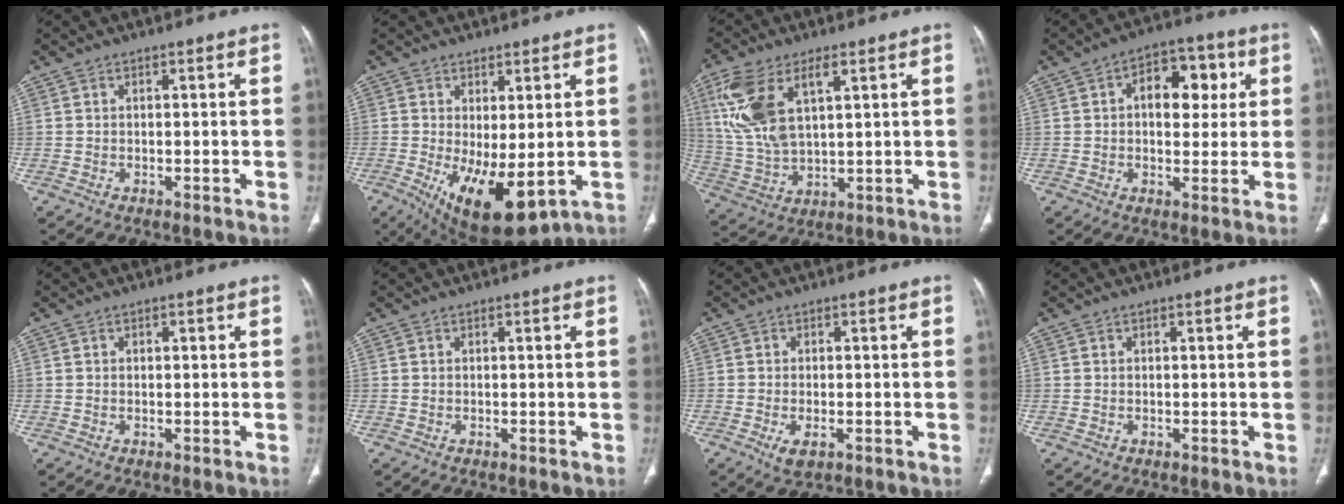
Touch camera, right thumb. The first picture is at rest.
{"total": 12.3, "force": [-2.2, 5.0, 11.0], "torque": [-0.177, -0.023, -0.011]}
{"total": 14.2, "force": [5.3, 6.9, 11.2], "torque": [-0.247, -0.008, 0.113]}
{"total": 10.9, "force": [2.5, 6.8, 8.1], "torque": [-0.074, 0.014, 0.032]}
{"total": 0.0}
{"total": 0.0}
{"total": 3.2, "force": [-1.3, 1.5, 2.5], "torque": [-0.047, -0.004, -0.019]}
{"total": 0.0}